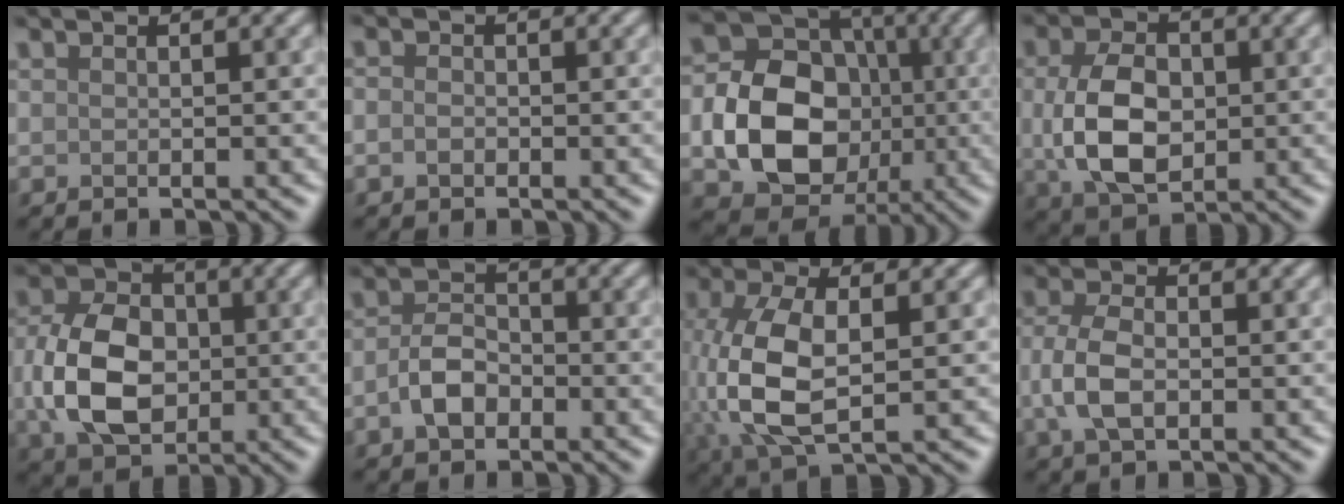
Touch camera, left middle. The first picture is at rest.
{"total": 1.0, "force": [-0.4, 0.8, 0.5], "torque": [-0.009, 0.001, -0.012]}
{"total": 10.3, "force": [-1.9, 8.1, 6.1], "torque": [-0.112, 0.000, -0.041]}
{"total": 7.0, "force": [-0.1, 4.8, 5.2], "torque": [-0.114, -0.001, -0.001]}
{"total": 8.4, "force": [-0.7, 6.0, 5.8], "torque": [-0.127, 0.002, -0.020]}
{"total": 3.3, "force": [-1.2, 2.2, 2.2], "torque": [-0.042, 0.005, -0.027]}
{"total": 8.2, "force": [0.0, 4.3, 6.9], "torque": [-0.169, -0.002, 0.005]}
{"total": 4.1, "force": [-0.7, 2.5, 3.1], "torque": [-0.071, 0.002, -0.020]}